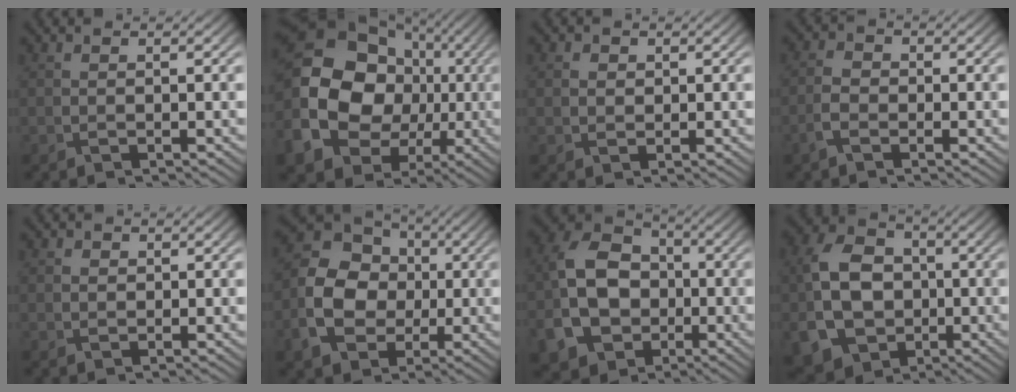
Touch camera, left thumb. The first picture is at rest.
{"total": 18.1, "force": [-1.8, 15.2, 9.7], "torque": [-0.245, -0.019, -0.034]}
{"total": 1.1, "force": [0.3, 1.1, 0.2], "torque": [-0.008, -0.002, 0.005]}
{"total": 2.6, "force": [-1.4, 1.6, 1.5], "torque": [-0.037, 0.003, -0.037]}
{"total": 0.8, "force": [0.2, 0.8, 0.1], "torque": [-0.004, -0.003, 0.004]}
{"total": 11.3, "force": [-1.8, 9.1, 6.5], "torque": [-0.140, -0.021, -0.037]}
{"total": 12.8, "force": [-3.4, 10.1, 7.1], "torque": [-0.188, -0.030, -0.069]}
{"total": 12.5, "force": [-1.7, 10.1, 7.2], "torque": [-0.198, -0.029, -0.029]}